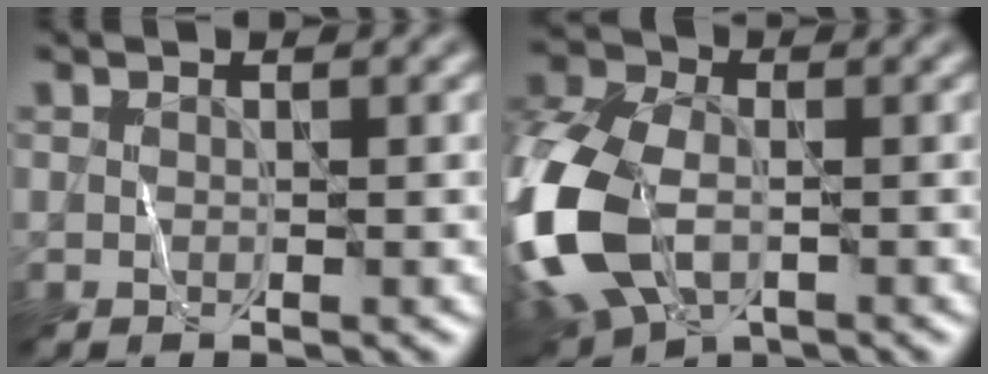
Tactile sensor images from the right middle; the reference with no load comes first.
{"total": 13.9, "force": [-4.5, 8.3, 10.1], "torque": [-0.251, -0.027, -0.092]}